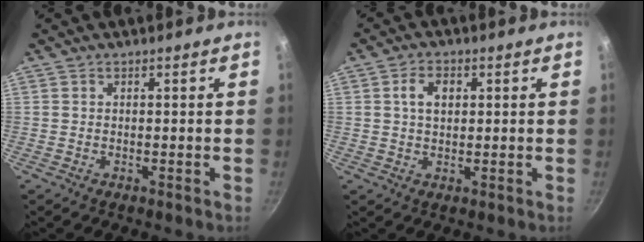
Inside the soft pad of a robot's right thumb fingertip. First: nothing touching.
{"total": 4.5, "force": [1.1, 3.0, 3.2], "torque": [-0.039, 0.002, 0.018]}